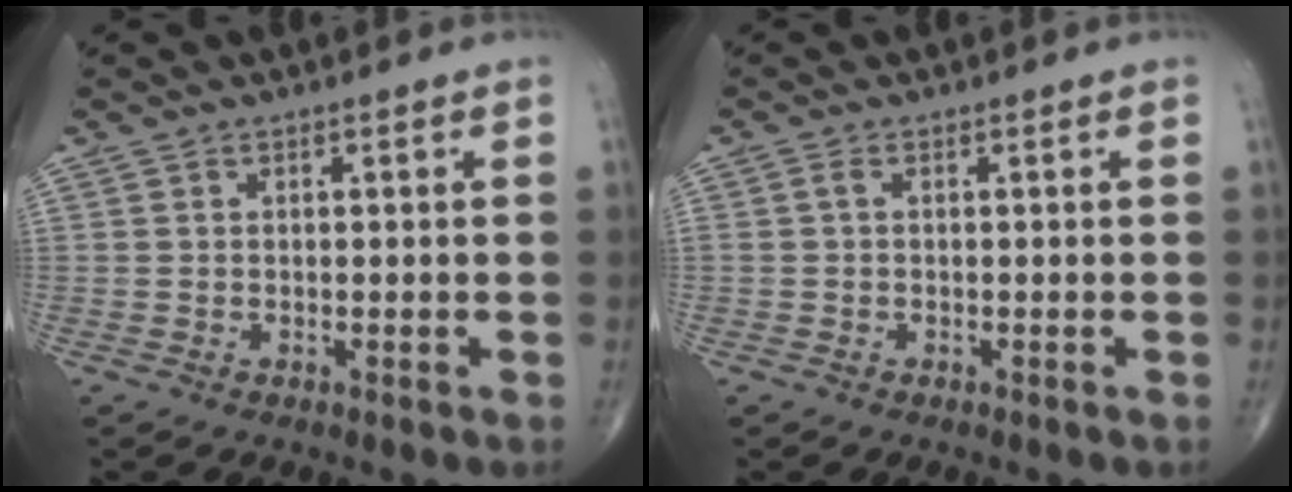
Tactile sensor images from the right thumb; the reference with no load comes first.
{"total": 0.8, "force": [0.0, 0.3, 0.7], "torque": [-0.016, 0.000, -0.002]}